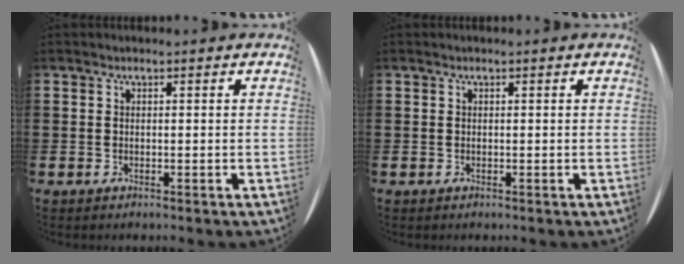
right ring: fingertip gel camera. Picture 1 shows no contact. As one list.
[{"total": 0.0}]